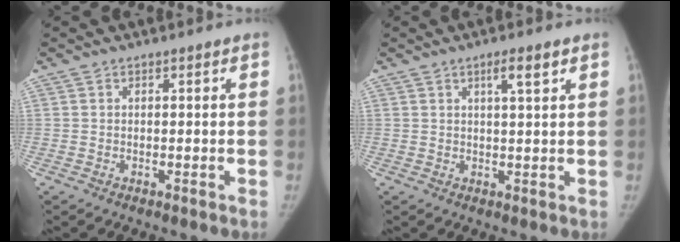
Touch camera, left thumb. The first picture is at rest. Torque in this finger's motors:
{"motor_torque": [-0.03, -0.38, 0.59, -0.64, 0.08]}